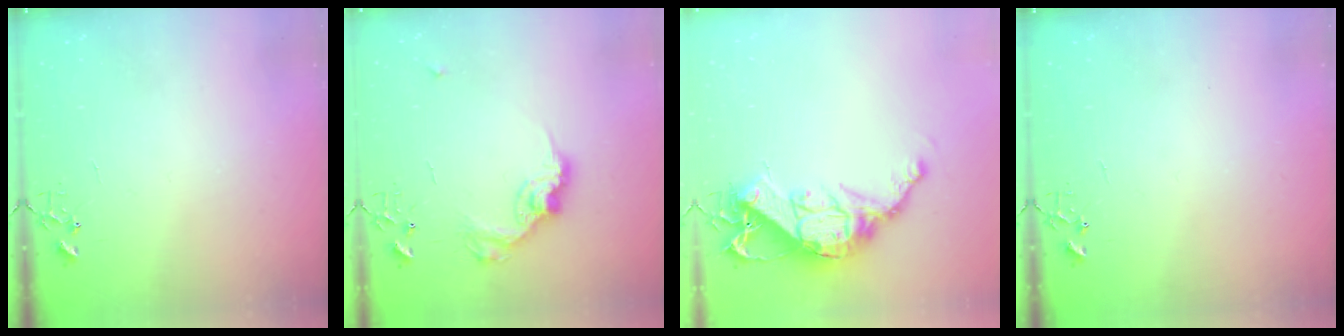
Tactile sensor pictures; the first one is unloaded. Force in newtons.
{"total": 13.5, "press": 13.5, "slide": 0.8}
{"total": 15.3, "press": 15.3, "slide": 1.0}
{"total": 0.0}